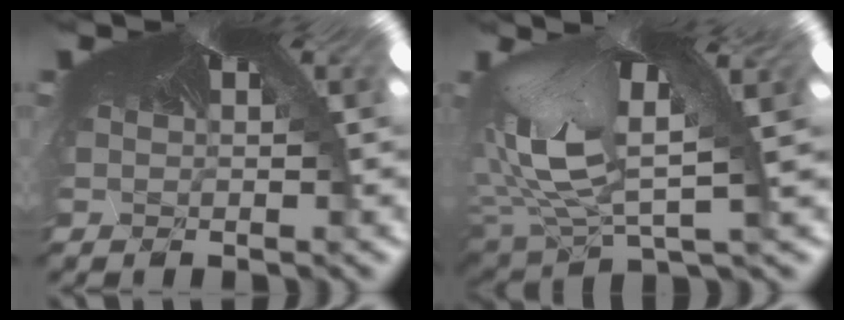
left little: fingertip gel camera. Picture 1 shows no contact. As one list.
[{"total": 4.0, "force": [-3.7, 1.3, 0.7], "torque": [-0.074, -0.079, -0.020]}]